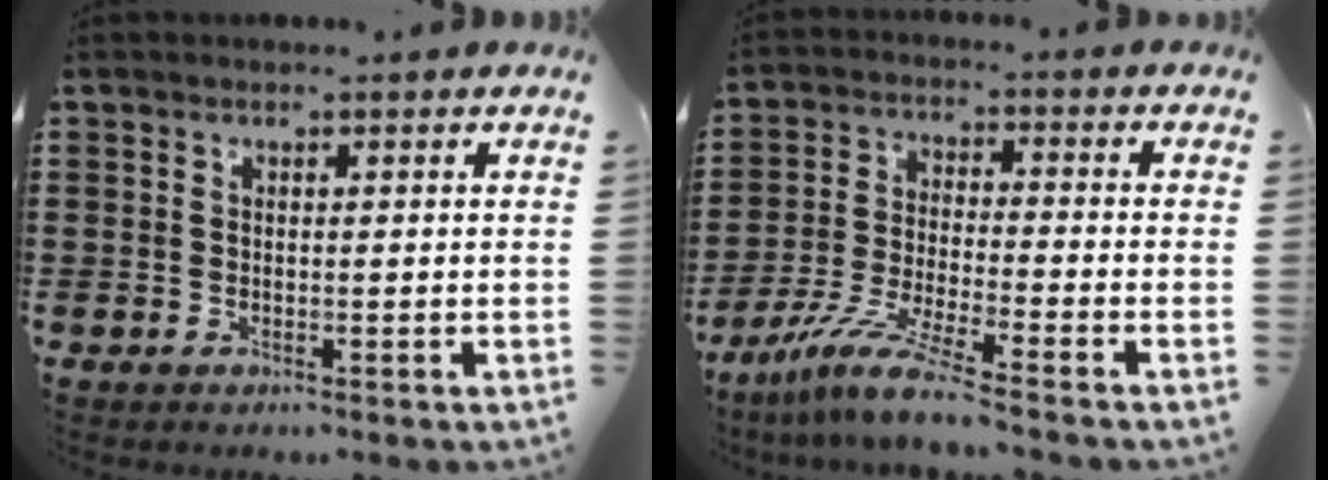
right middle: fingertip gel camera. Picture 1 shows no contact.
{"total": 8.0, "force": [-6.7, -0.3, 4.3], "torque": [-0.098, -0.015, -0.133]}